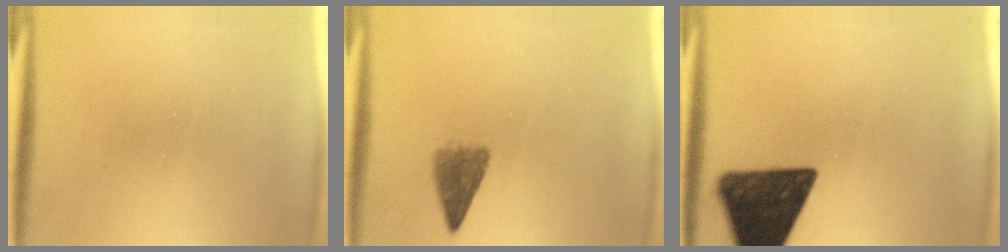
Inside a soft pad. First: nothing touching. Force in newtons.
{"total": 2.7}
{"total": 14.3}